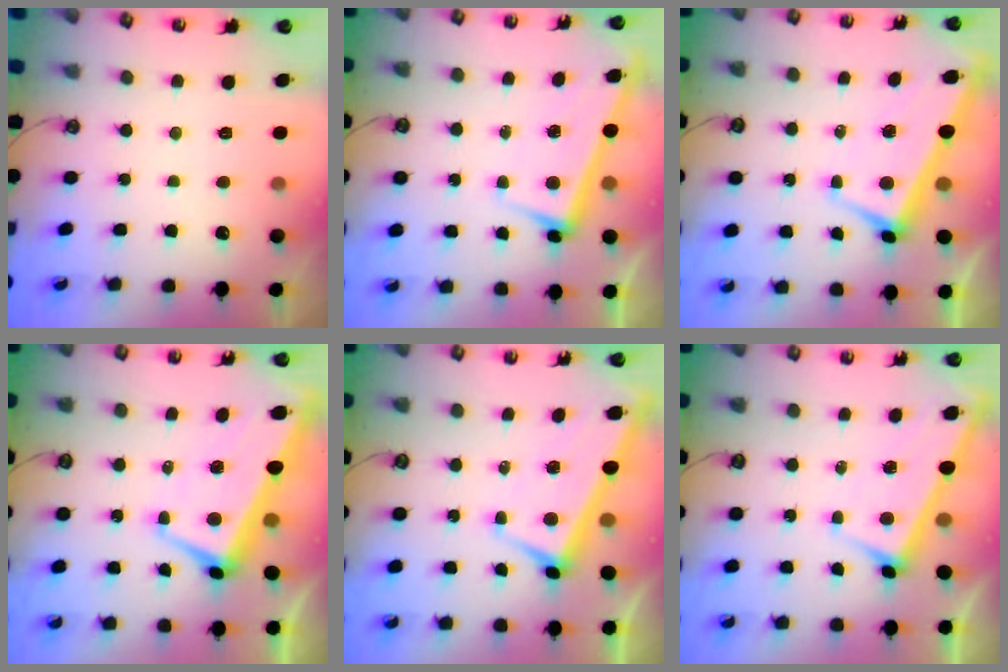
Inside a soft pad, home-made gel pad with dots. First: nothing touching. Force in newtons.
{"total": 2.6, "press": 2.5, "slide": 0.7}
{"total": 2.5, "press": 2.3, "slide": 0.9}
{"total": 1.8, "press": 1.2, "slide": 1.3}
{"total": 2.9, "press": 2.8, "slide": 0.9}
{"total": 2.7, "press": 2.7, "slide": 0.1}